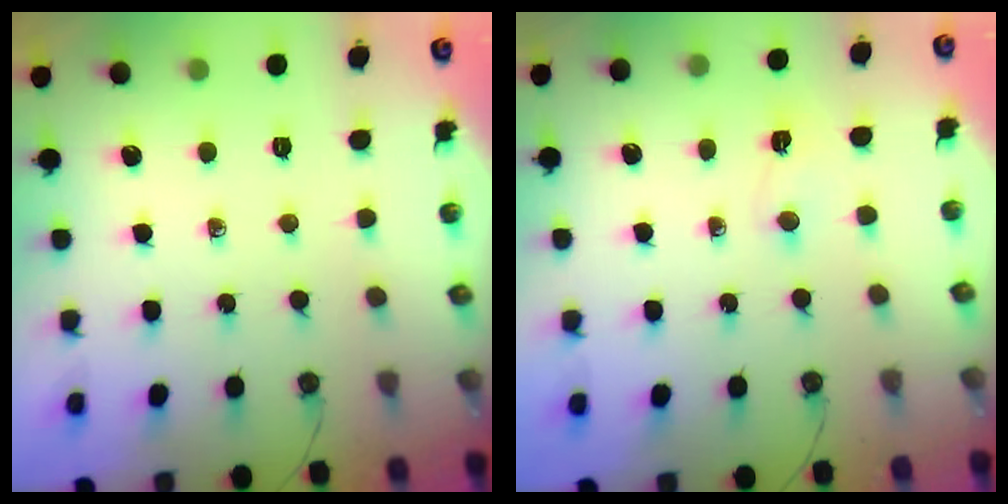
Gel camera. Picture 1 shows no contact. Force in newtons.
{"total": 2.7, "press": 2.7, "slide": 0.5}